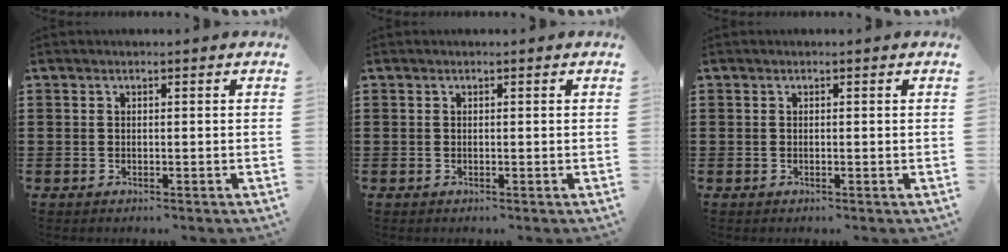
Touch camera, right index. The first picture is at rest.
{"total": 0.0}
{"total": 0.0}